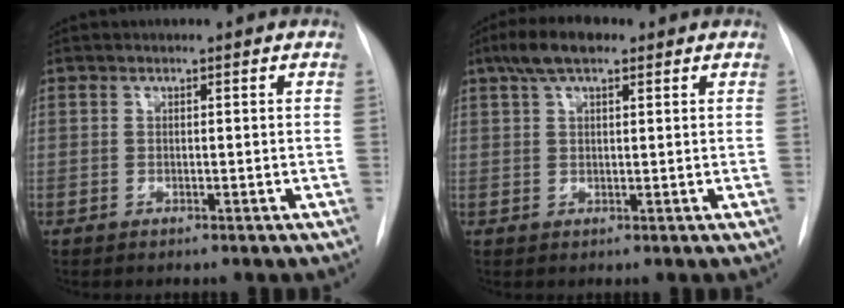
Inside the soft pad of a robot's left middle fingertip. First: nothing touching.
{"total": 5.7, "force": [3.5, 1.8, 4.0], "torque": [-0.086, 0.020, 0.062]}